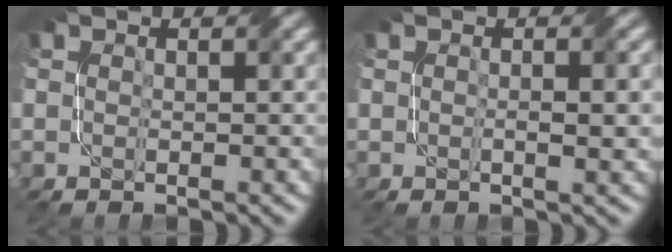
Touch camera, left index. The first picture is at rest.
{"total": 1.7, "force": [0.0, 0.3, 1.7], "torque": [-0.026, 0.000, 0.002]}